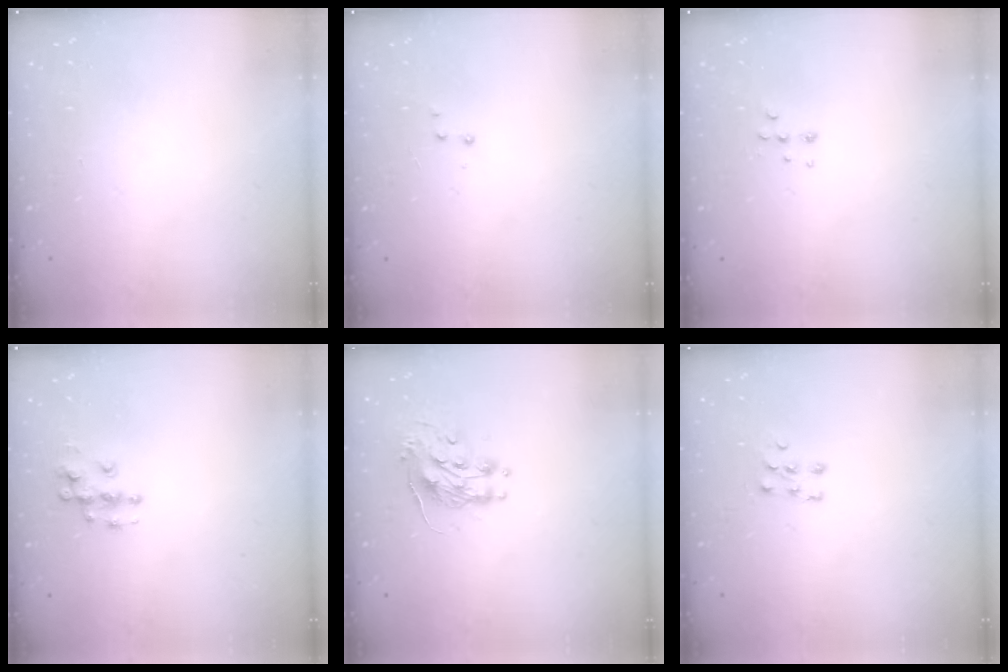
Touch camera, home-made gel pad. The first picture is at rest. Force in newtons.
{"total": 3.3, "press": 3.3, "slide": 0.7}
{"total": 4.4, "press": 4.4, "slide": 0.3}
{"total": 7.0, "press": 7.0, "slide": 0.4}
{"total": 9.4, "press": 9.4, "slide": 0.6}
{"total": 5.6, "press": 5.6, "slide": 0.5}